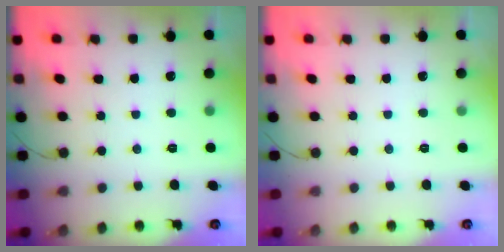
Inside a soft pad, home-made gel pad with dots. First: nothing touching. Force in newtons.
{"total": 0.0}